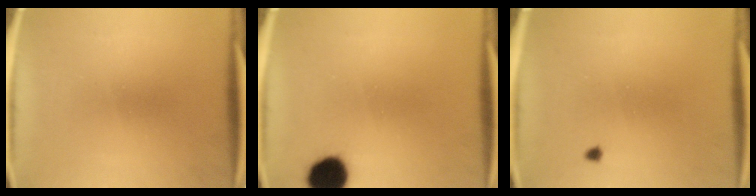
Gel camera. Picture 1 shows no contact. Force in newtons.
{"total": 9.1}
{"total": 0.6}